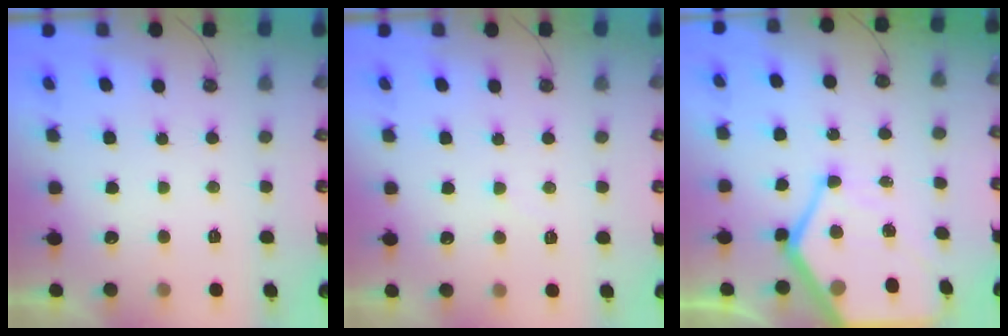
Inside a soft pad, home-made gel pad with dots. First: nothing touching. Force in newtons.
{"total": 4.6, "press": 4.6, "slide": 0.6}
{"total": 16.3, "press": 16.2, "slide": 1.5}